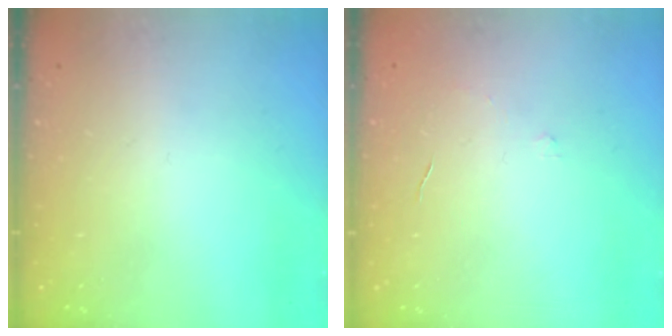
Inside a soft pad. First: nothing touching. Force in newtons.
{"total": 2.9, "press": 2.9, "slide": 0.2}